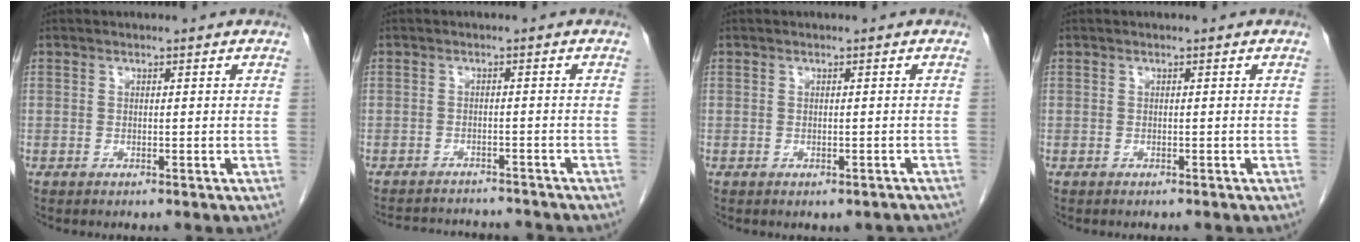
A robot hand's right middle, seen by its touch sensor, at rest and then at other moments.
{"total": 10.1, "force": [-9.6, 2.0, 2.6], "torque": [-0.045, 0.007, -0.121]}
{"total": 1.6, "force": [-1.3, 0.8, 0.4], "torque": [-0.003, 0.000, -0.014]}
{"total": 0.9, "force": [-0.8, 0.2, 0.2], "torque": [-0.009, -0.003, -0.013]}